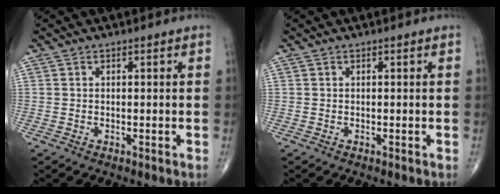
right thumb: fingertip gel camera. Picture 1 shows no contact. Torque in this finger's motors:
{"motor_torque": [0.03, 0.03, 0.00, 0.00, 0.00]}